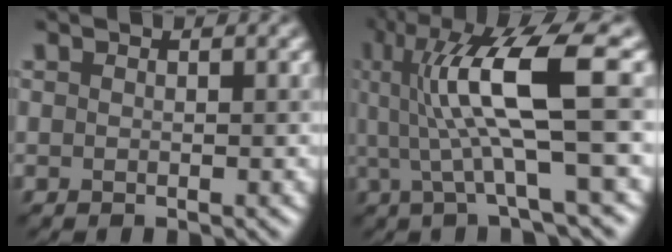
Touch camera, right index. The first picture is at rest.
{"total": 9.3, "force": [1.5, 1.7, 9.1], "torque": [-0.156, 0.004, 0.032]}